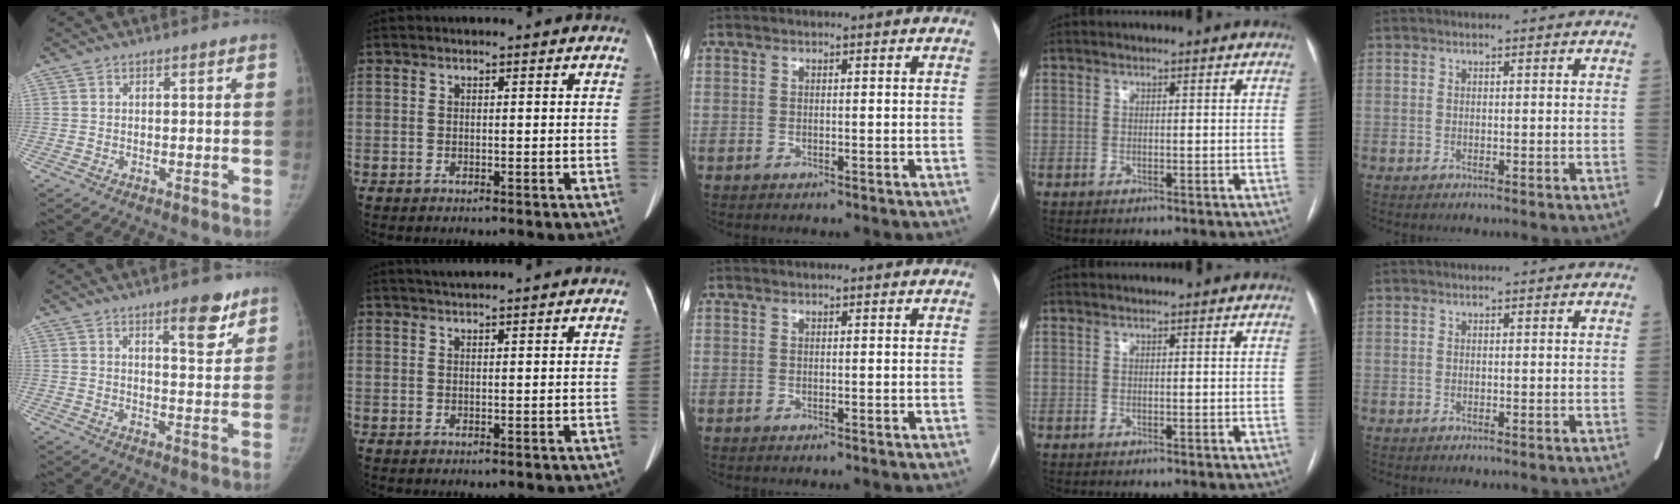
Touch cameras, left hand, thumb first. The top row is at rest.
{"thumb": {"total": 7.9, "force": [5.0, 2.7, 5.5], "torque": [-0.054, -0.032, 0.070]}, "index": {"total": 4.9, "force": [4.5, -0.4, 1.8], "torque": [-0.024, 0.030, 0.062]}}